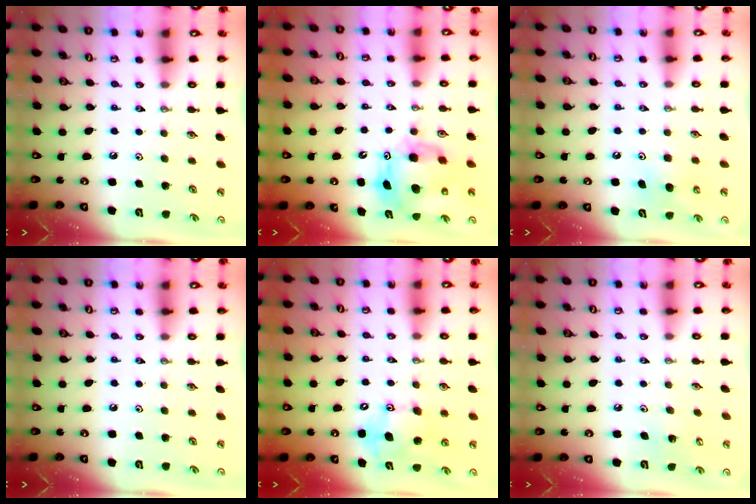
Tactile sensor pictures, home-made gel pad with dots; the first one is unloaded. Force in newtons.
{"total": 13.2, "press": 13.1, "slide": 1.1}
{"total": 4.8, "press": 4.8, "slide": 0.5}
{"total": 0.0}
{"total": 12.0, "press": 11.7, "slide": 2.5}
{"total": 3.8, "press": 3.8, "slide": 0.3}